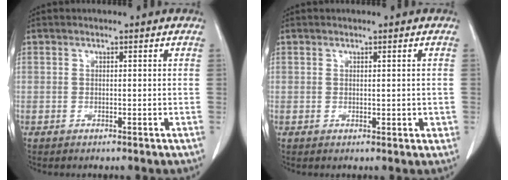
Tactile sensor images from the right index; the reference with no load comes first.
{"total": 1.5, "force": [0.1, 1.1, 1.0], "torque": [-0.009, 0.002, 0.004]}